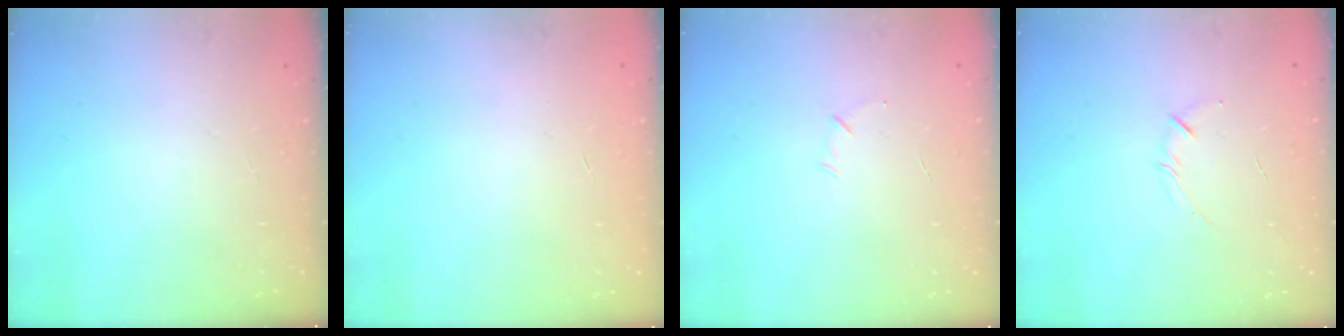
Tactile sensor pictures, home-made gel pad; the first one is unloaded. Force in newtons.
{"total": 0.0}
{"total": 3.8, "press": 3.6, "slide": 1.0}
{"total": 2.5, "press": 2.4, "slide": 0.4}